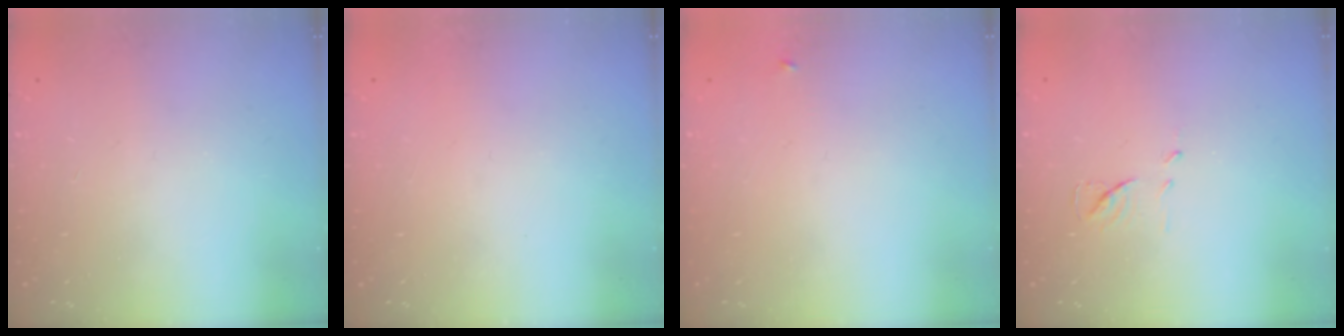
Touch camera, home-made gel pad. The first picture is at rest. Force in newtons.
{"total": 1.5, "press": 1.5, "slide": 0.1}
{"total": 2.3, "press": 2.3, "slide": 0.2}
{"total": 7.0, "press": 7.0, "slide": 0.3}